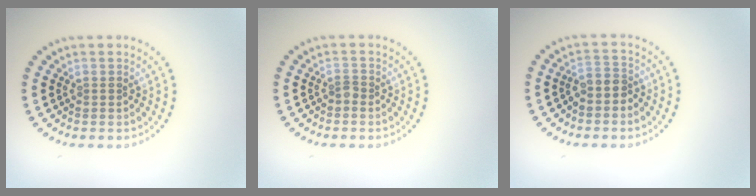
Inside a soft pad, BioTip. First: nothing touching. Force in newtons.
{"total": 0.7, "press": 0.5, "slide": 0.5}
{"total": 2.0, "press": 1.7, "slide": 1.1}